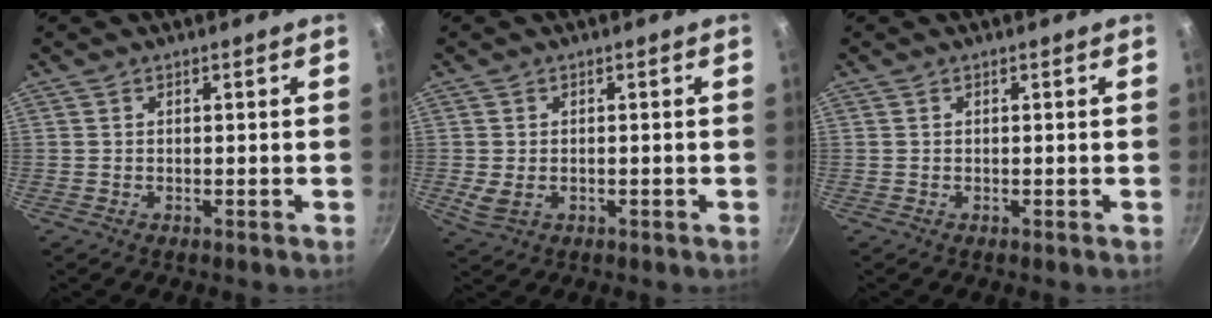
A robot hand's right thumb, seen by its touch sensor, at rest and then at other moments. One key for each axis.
{"total": 3.3, "fx": -0.5, "fy": 2.3, "fz": 2.3, "tx": -0.045, "ty": -0.005, "tz": -0.005}
{"total": 0.0}